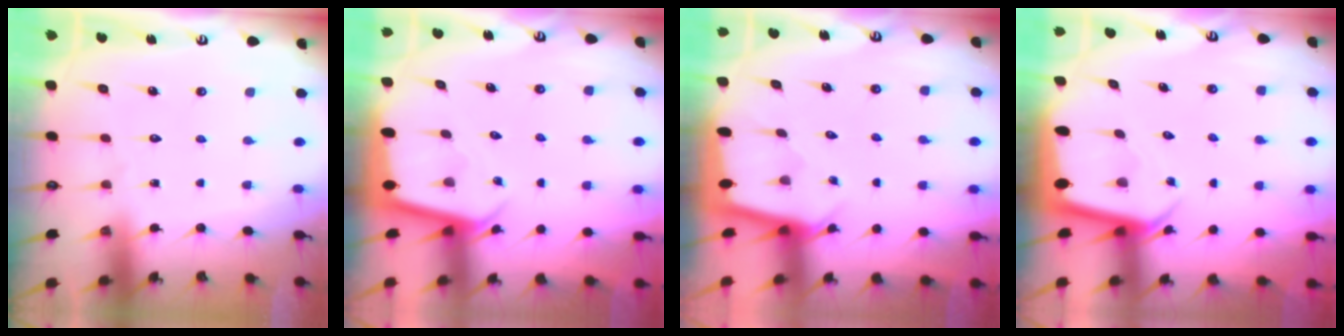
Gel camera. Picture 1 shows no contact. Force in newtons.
{"total": 2.5, "press": 2.5, "slide": 0.1}
{"total": 1.9, "press": 1.9, "slide": 0.1}
{"total": 2.4, "press": 2.4, "slide": 0.1}